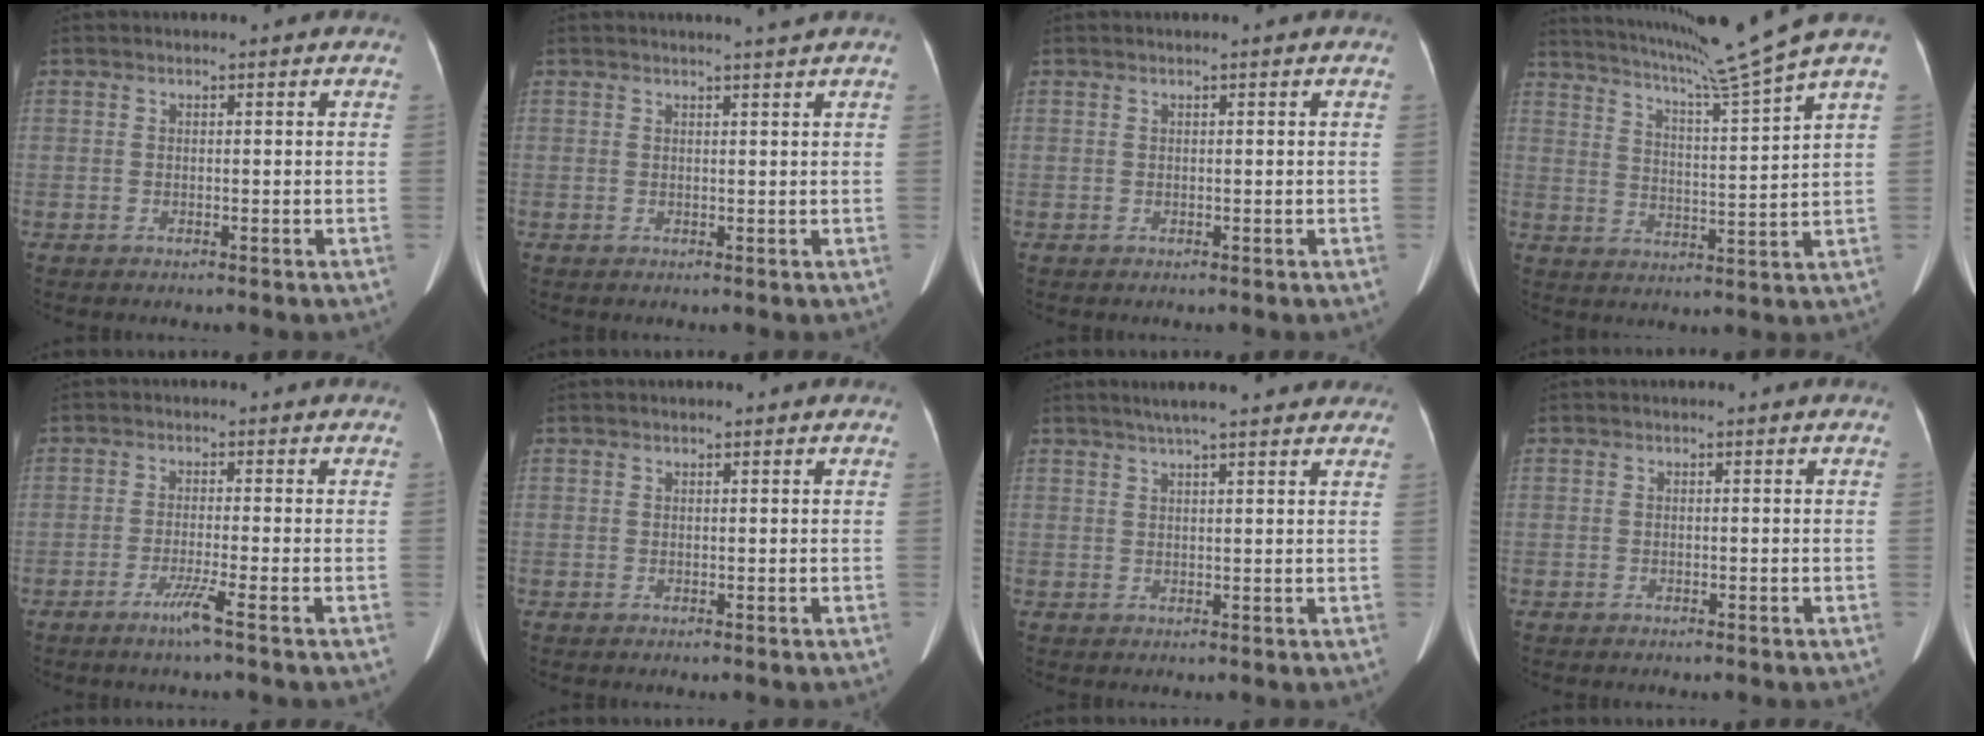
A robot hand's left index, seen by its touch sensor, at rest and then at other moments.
{"total": 2.3, "force": [2.0, -0.8, 0.8], "torque": [-0.012, -0.005, 0.028]}
{"total": 0.7, "force": [0.6, -0.1, 0.3], "torque": [-0.007, 0.009, 0.012]}
{"total": 12.6, "force": [10.8, -3.8, 5.3], "torque": [-0.097, -0.041, 0.170]}
{"total": 3.0, "force": [-1.8, -0.9, 2.2], "torque": [-0.048, -0.008, -0.039]}
{"total": 0.8, "force": [0.7, 0.2, 0.4], "torque": [-0.010, 0.009, 0.009]}
{"total": 11.6, "force": [9.7, 1.6, 6.2], "torque": [-0.083, 0.030, 0.120]}
{"total": 0.0}